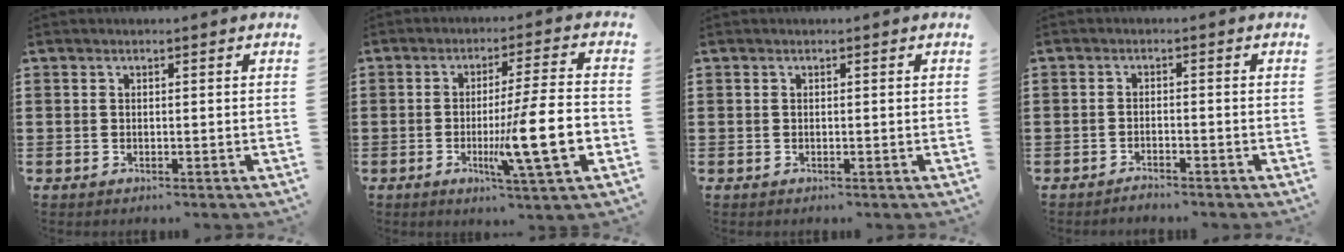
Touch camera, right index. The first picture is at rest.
{"total": 12.8, "force": [-3.1, 1.1, 12.3], "torque": [-0.201, -0.015, -0.058]}
{"total": 0.0}
{"total": 1.5, "force": [-1.4, 0.0, 0.2], "torque": [-0.006, 0.002, -0.029]}